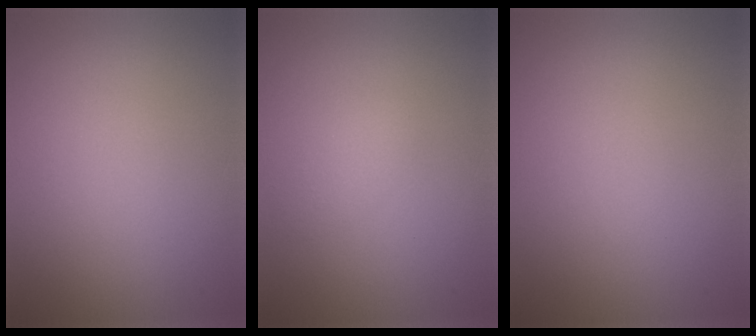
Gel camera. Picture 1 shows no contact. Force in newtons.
{"total": 1.2, "press": 1.2, "slide": 0.1}
{"total": 0.0}